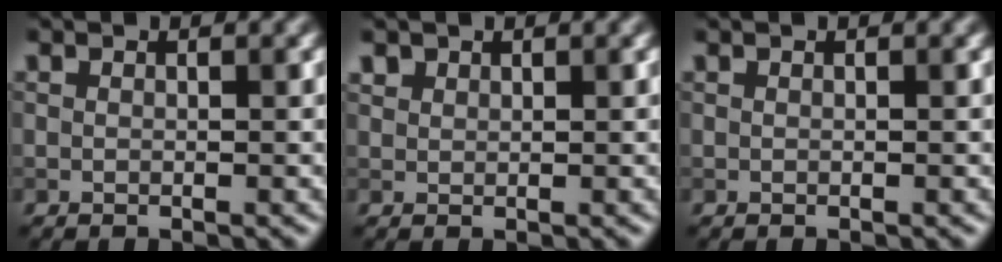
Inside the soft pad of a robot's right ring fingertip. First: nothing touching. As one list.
[{"total": 0.9, "force": [0.7, 0.6, 0.1], "torque": [0.000, 0.000, 0.015]}, {"total": 0.0}]